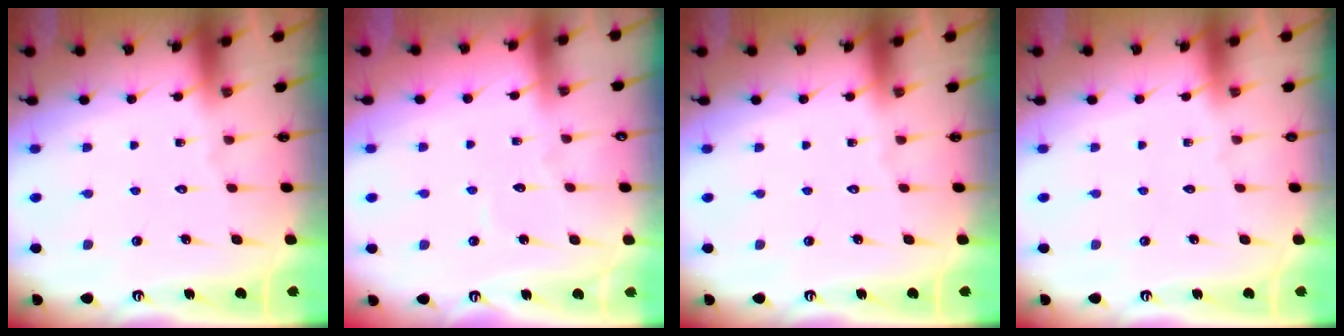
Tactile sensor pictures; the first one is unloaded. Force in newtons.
{"total": 2.5, "press": 2.4, "slide": 0.3}
{"total": 0.0}
{"total": 0.0}